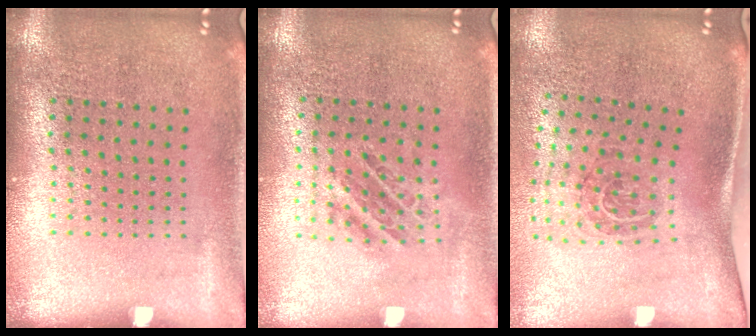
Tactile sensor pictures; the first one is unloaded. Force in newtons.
{"total": 1.0, "press": 1.0, "slide": 0.4}
{"total": 1.8, "press": 1.2, "slide": 1.4}